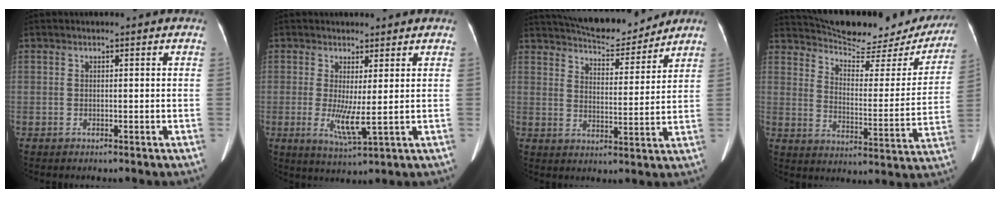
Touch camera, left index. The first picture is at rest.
{"total": 4.8, "force": [0.3, 0.5, 4.7], "torque": [-0.092, -0.017, 0.014]}
{"total": 14.0, "force": [12.9, 2.5, 4.6], "torque": [-0.074, 0.002, 0.196]}
{"total": 22.7, "force": [21.2, 4.8, 6.8], "torque": [-0.099, -0.039, 0.275]}